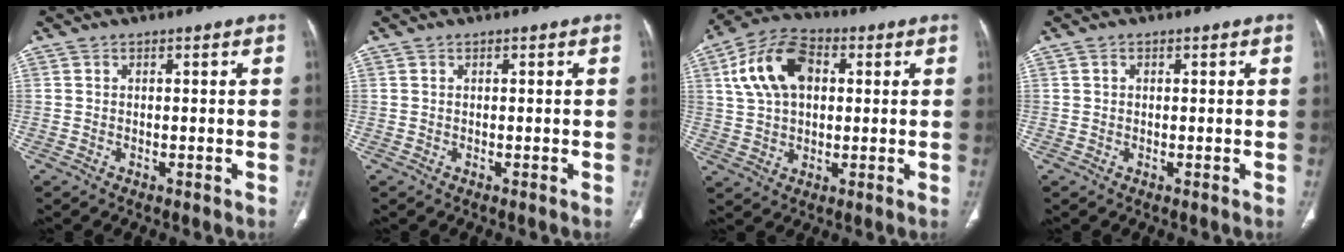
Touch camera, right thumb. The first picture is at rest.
{"total": 0.0}
{"total": 13.3, "force": [3.3, 8.6, 9.6], "torque": [-0.170, 0.016, 0.055]}
{"total": 0.5, "force": [0.1, 0.5, 0.2], "torque": [0.000, 0.002, 0.002]}